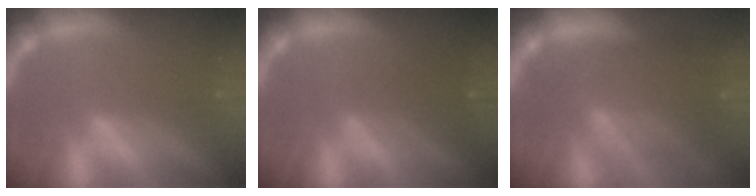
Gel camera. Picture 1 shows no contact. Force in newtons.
{"total": 2.5}
{"total": 7.6}